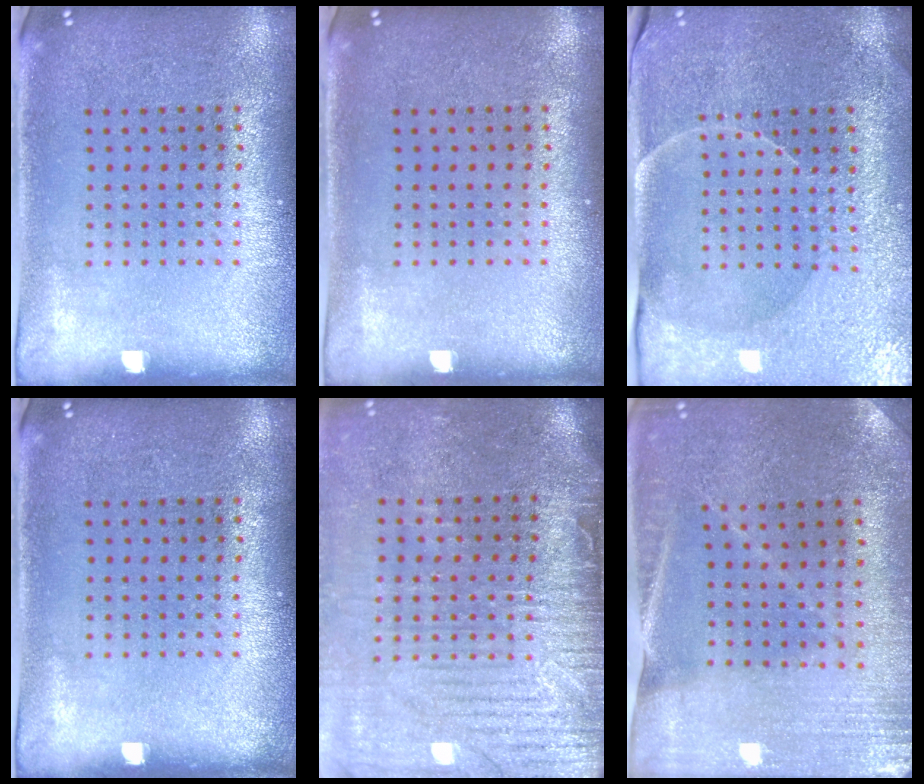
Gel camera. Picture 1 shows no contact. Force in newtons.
{"total": 0.0}
{"total": 3.7, "press": 3.6, "slide": 1.0}
{"total": 0.0}
{"total": 4.2, "press": 3.6, "slide": 2.1}
{"total": 0.8, "press": 0.8, "slide": 0.1}